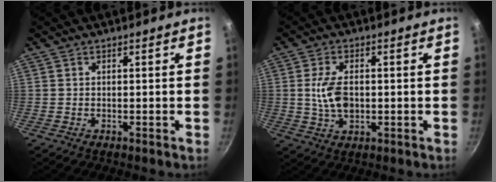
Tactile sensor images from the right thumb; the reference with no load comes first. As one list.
[{"total": 7.1, "force": [0.2, 4.1, 5.8], "torque": [-0.107, 0.000, 0.004]}]